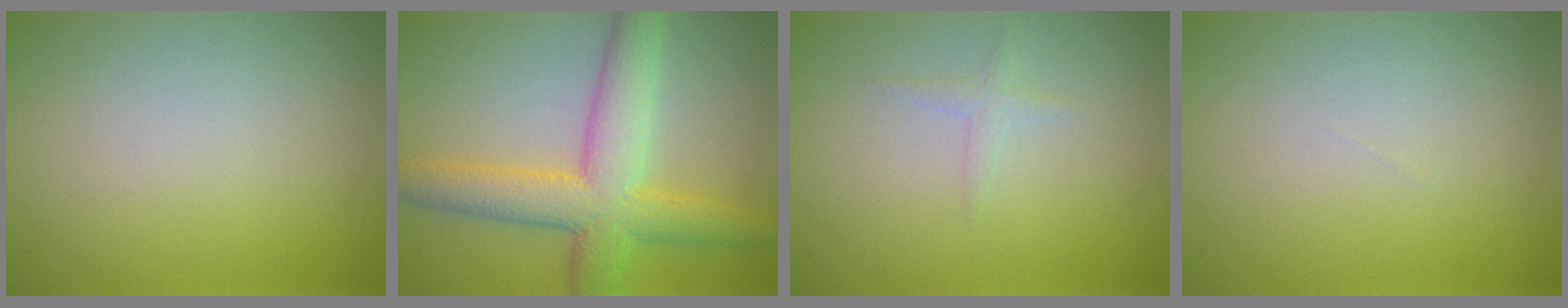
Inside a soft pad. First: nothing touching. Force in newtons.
{"total": 7.2, "press": 7.2, "slide": 0.2}
{"total": 0.8, "press": 0.8, "slide": 0.1}
{"total": 0.0}